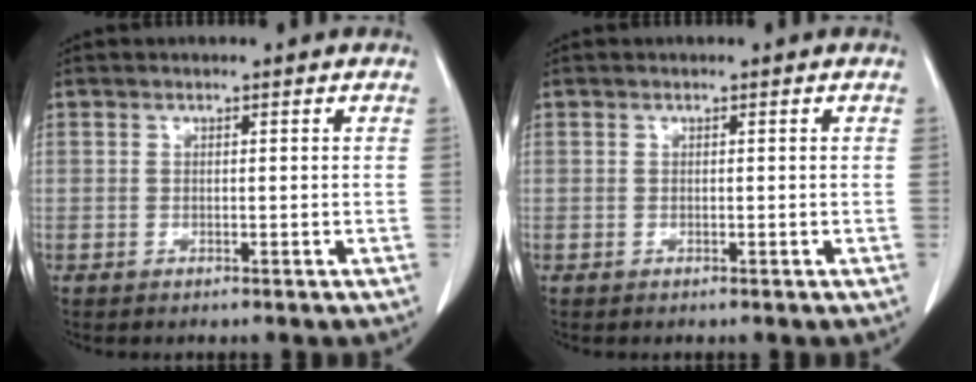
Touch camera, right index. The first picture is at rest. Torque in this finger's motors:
{"motor_torque": [0.00, 0.00, 0.01, 0.00]}